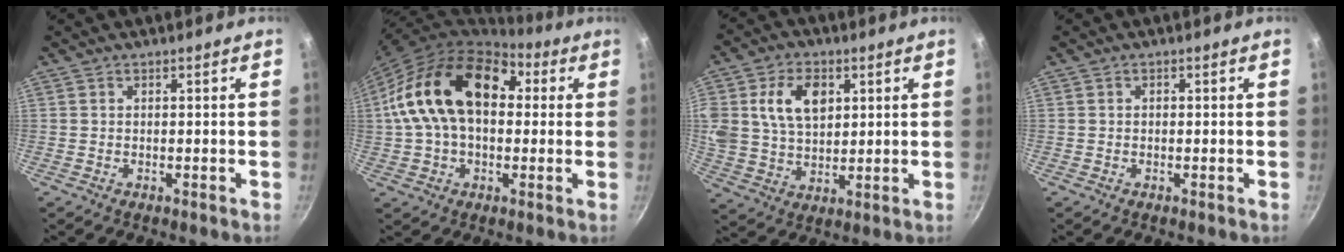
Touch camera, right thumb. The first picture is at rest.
{"total": 21.7, "force": [3.6, 14.2, 16.0], "torque": [-0.257, 0.038, 0.046]}
{"total": 13.8, "force": [4.1, 9.7, 9.0], "torque": [-0.159, -0.001, 0.078]}
{"total": 0.6, "force": [0.0, 0.6, 0.3], "torque": [-0.005, 0.004, 0.002]}